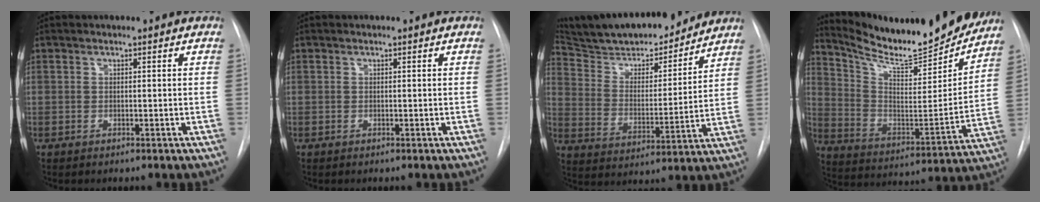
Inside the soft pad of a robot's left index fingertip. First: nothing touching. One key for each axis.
{"total": 0.0}
{"total": 19.7, "fx": 17.6, "fy": 4.2, "fz": 7.9, "tx": -0.131, "ty": -0.005, "tz": 0.277}
{"total": 21.1, "fx": 19.3, "fy": 2.2, "fz": 8.2, "tx": -0.141, "ty": -0.058, "tz": 0.294}